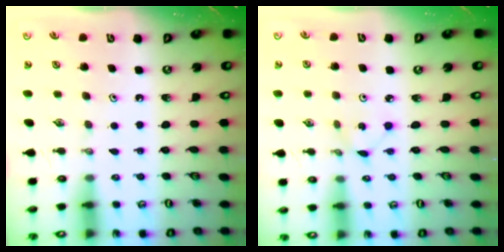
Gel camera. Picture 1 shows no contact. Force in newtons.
{"total": 1.3, "press": 1.3, "slide": 0.1}